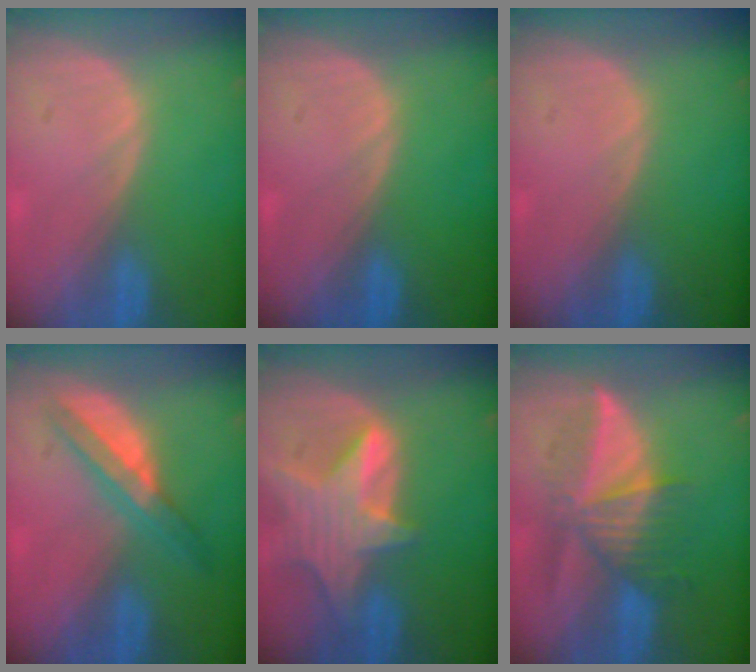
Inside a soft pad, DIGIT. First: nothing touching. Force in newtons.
{"total": 0.0}
{"total": 0.0}
{"total": 5.7, "press": 5.3, "slide": 2.1}
{"total": 8.3, "press": 7.4, "slide": 3.8}
{"total": 7.3, "press": 7.2, "slide": 1.2}